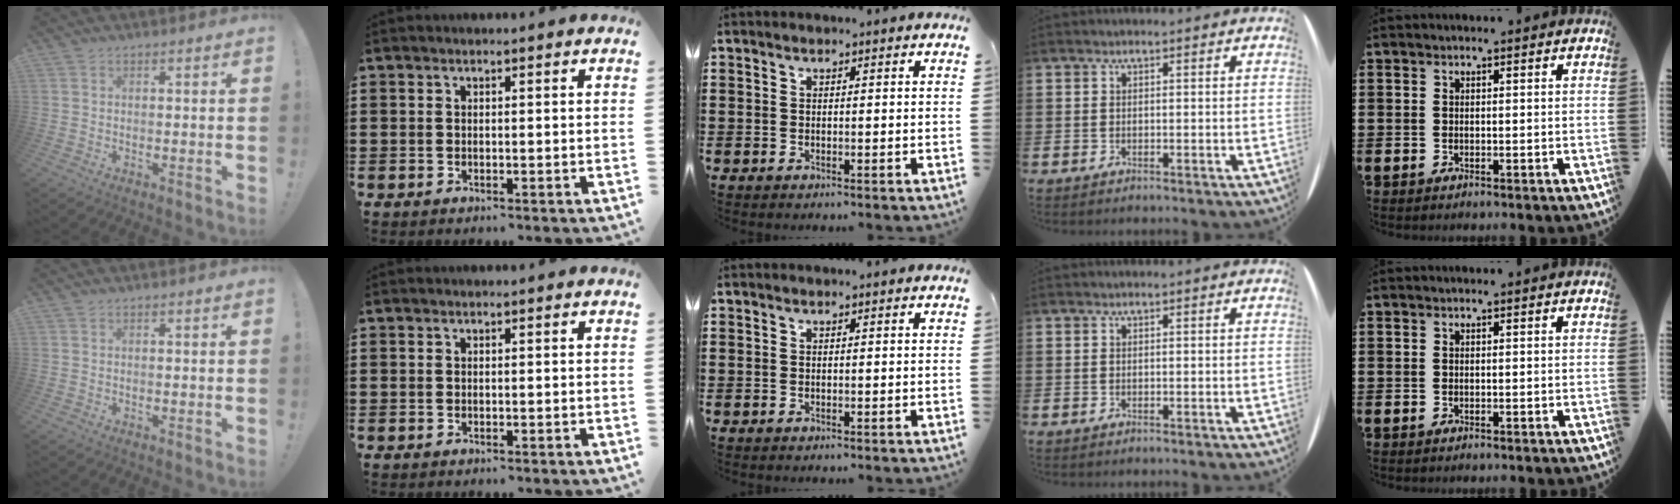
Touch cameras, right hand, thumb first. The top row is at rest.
{}